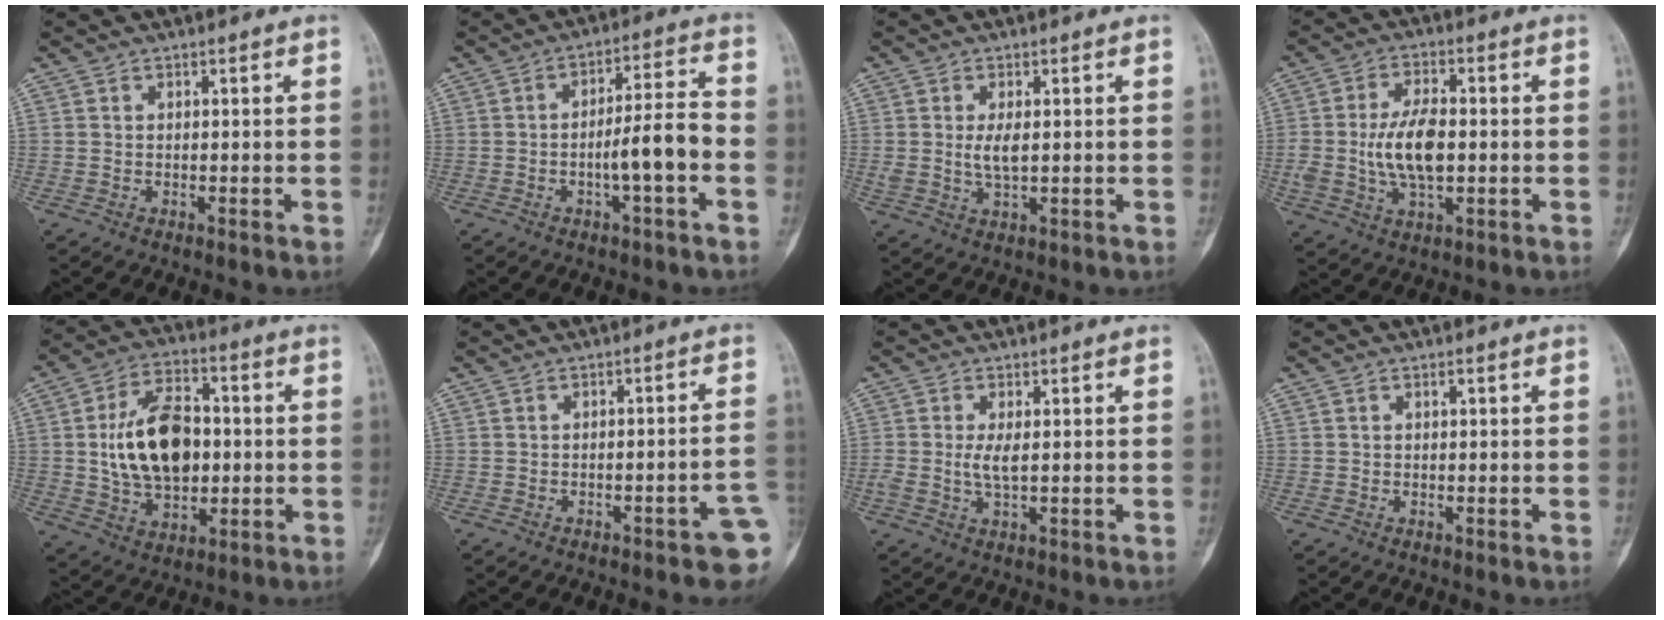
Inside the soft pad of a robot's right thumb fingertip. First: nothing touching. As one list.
[{"total": 8.8, "force": [-2.5, 1.4, 8.3], "torque": [-0.141, 0.033, -0.043]}, {"total": 3.8, "force": [0.5, 1.6, 3.4], "torque": [-0.069, -0.008, 0.015]}, {"total": 10.3, "force": [-0.4, 5.1, 9.0], "torque": [-0.172, 0.005, -0.005]}, {"total": 17.1, "force": [0.6, 10.7, 13.3], "torque": [-0.209, 0.012, 0.012]}, {"total": 7.6, "force": [-3.2, 1.6, 6.7], "torque": [-0.073, 0.021, -0.037]}, {"total": 3.1, "force": [0.2, 1.0, 3.0], "torque": [-0.069, -0.007, 0.006]}, {"total": 0.6, "force": [0.2, 0.2, 0.5], "torque": [-0.007, 0.001, 0.004]}]